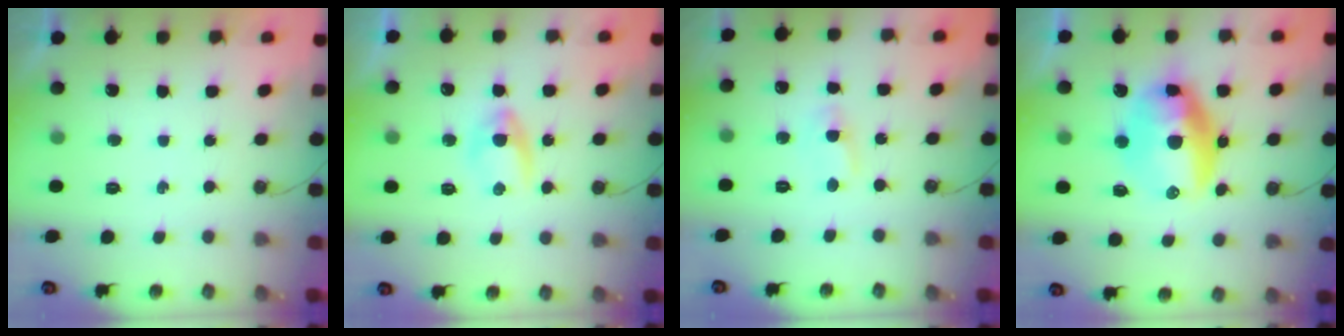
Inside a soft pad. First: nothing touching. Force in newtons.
{"total": 4.2, "press": 4.1, "slide": 0.9}
{"total": 2.5, "press": 2.5, "slide": 0.3}
{"total": 13.4, "press": 13.4, "slide": 0.9}